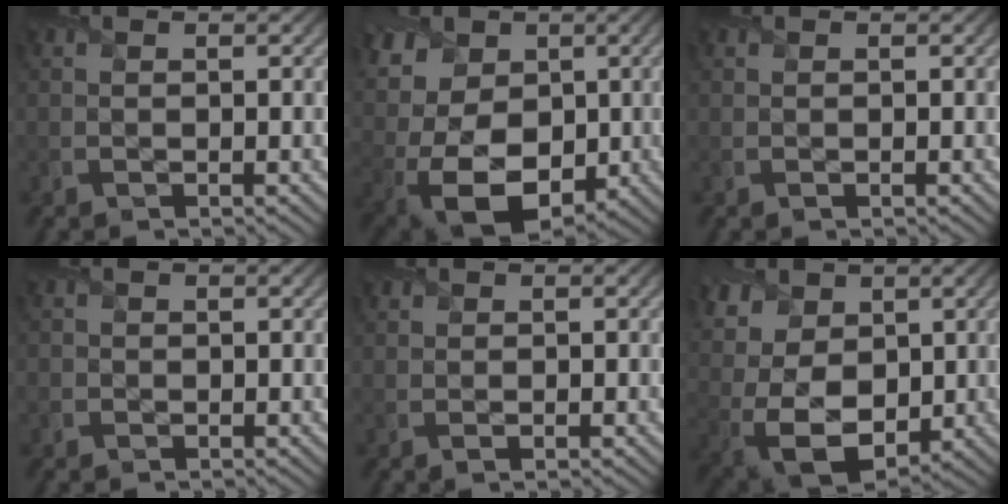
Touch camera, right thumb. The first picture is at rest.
{"total": 14.9, "force": [1.7, 11.2, 9.7], "torque": [-0.232, 0.011, 0.027]}
{"total": 0.0}
{"total": 1.0, "force": [-0.3, 0.9, 0.1], "torque": [0.004, -0.004, -0.009]}
{"total": 0.8, "force": [0.3, 0.5, 0.6], "torque": [-0.011, -0.001, 0.007]}
{"total": 12.2, "force": [2.8, 8.9, 7.9], "torque": [-0.201, 0.012, 0.056]}